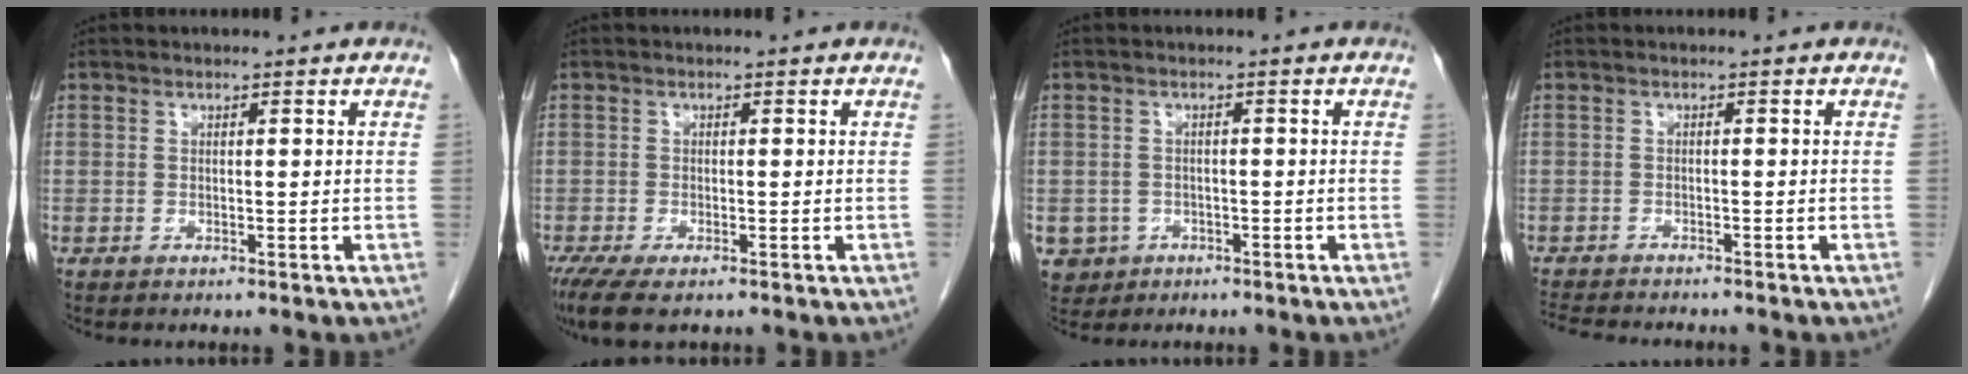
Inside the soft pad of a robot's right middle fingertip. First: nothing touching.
{"total": 5.9, "force": [-4.1, 1.8, 3.9], "torque": [-0.073, -0.018, -0.065]}
{"total": 4.9, "force": [-2.2, 4.3, 0.7], "torque": [-0.015, 0.005, -0.030]}
{"total": 7.5, "force": [-6.8, 1.1, 2.8], "torque": [-0.046, -0.009, -0.103]}